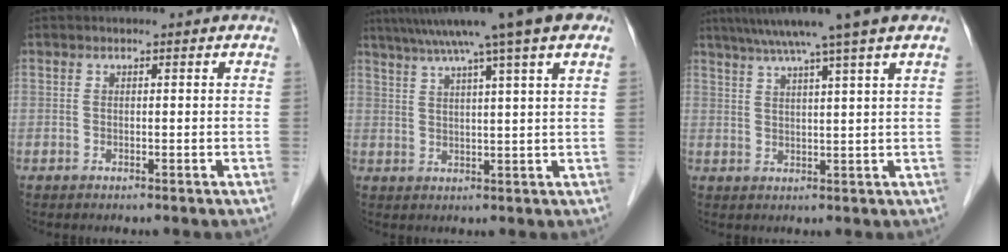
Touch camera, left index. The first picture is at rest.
{"total": 13.8, "force": [9.4, -0.8, 10.1], "torque": [-0.156, 0.043, 0.123]}
{"total": 9.9, "force": [7.0, -1.7, 6.8], "torque": [-0.107, 0.026, 0.098]}